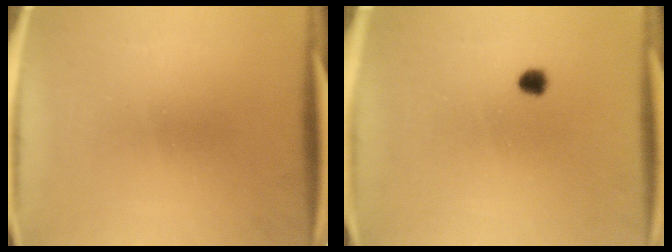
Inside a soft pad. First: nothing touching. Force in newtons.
{"total": 2.3}